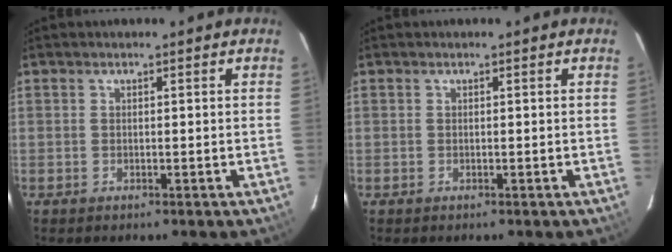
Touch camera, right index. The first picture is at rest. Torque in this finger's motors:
{"motor_torque": [0.00, 0.00, 0.00, 0.00]}